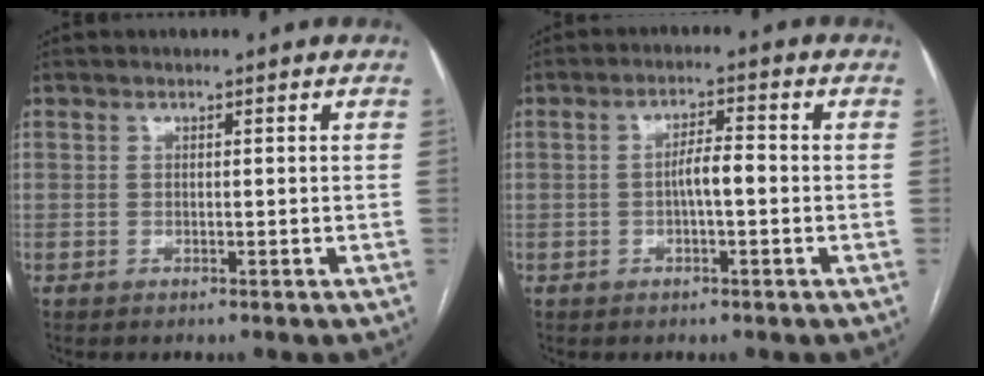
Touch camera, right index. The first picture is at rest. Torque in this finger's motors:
{"motor_torque": [0.64, 0.11, 0.39, 0.07]}